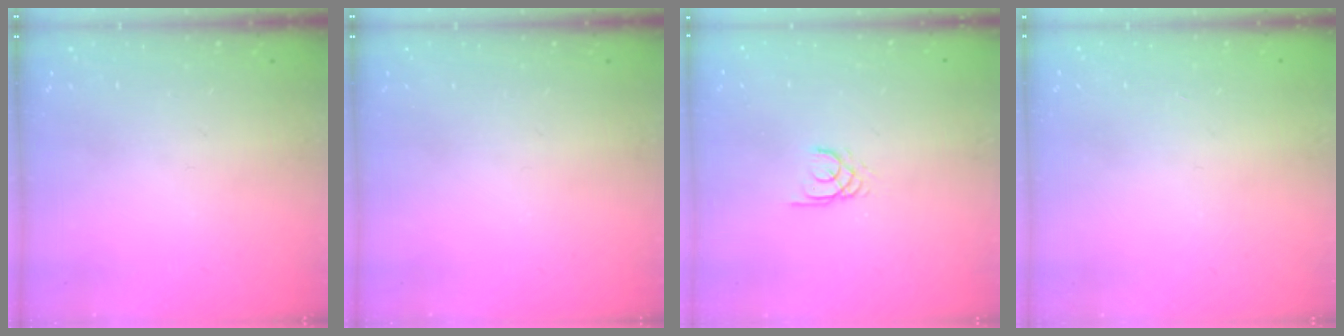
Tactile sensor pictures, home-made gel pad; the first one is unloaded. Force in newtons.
{"total": 0.0}
{"total": 1.7, "press": 1.7, "slide": 0.2}
{"total": 1.0, "press": 0.9, "slide": 0.2}